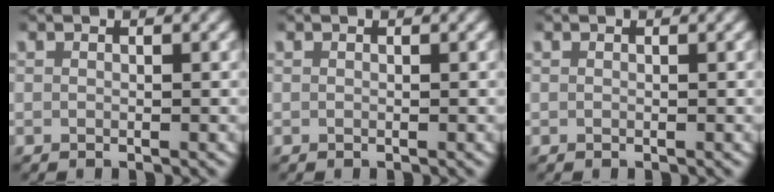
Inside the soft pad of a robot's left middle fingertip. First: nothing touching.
{"total": 0.0}
{"total": 0.0}